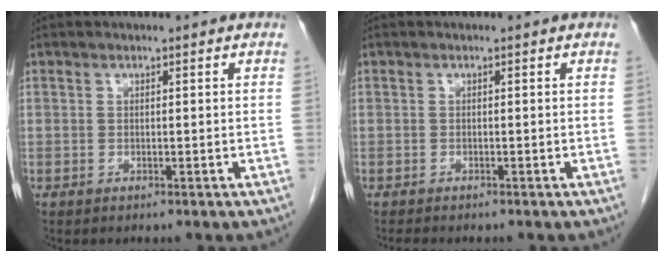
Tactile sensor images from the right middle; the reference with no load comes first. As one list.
[{"total": 2.0, "force": [-1.7, 0.4, 0.9], "torque": [-0.018, -0.005, -0.022]}]